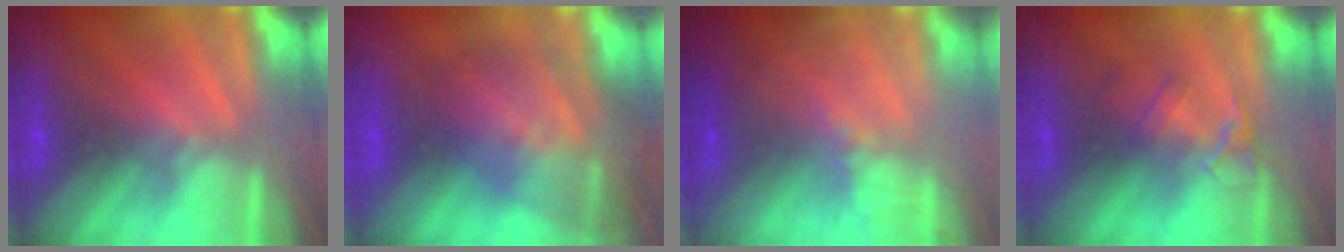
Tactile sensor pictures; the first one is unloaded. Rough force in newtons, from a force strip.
{"total": 10.8}
{"total": 5.9}
{"total": 2.4}